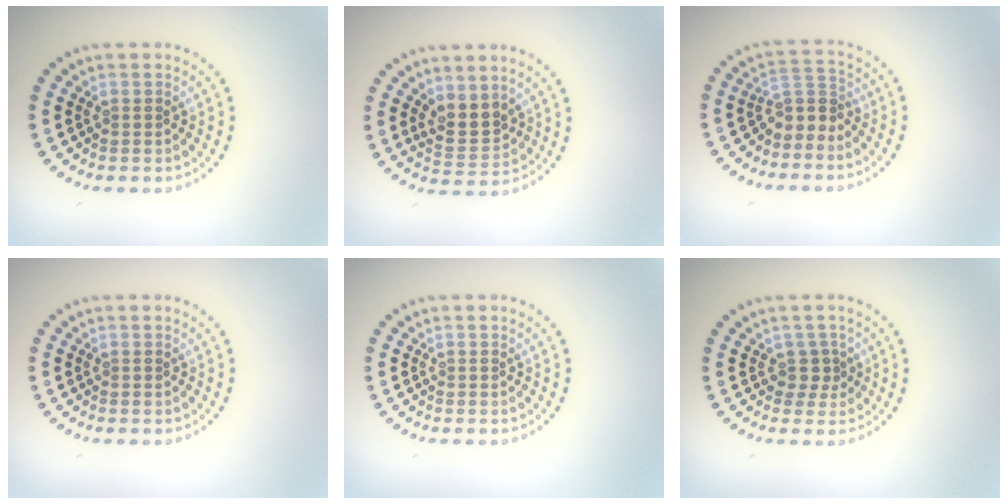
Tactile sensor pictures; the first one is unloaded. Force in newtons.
{"total": 2.8, "press": 2.5, "slide": 1.3}
{"total": 2.5, "press": 1.7, "slide": 1.9}
{"total": 0.0}
{"total": 0.0}
{"total": 1.6, "press": 1.1, "slide": 1.1}